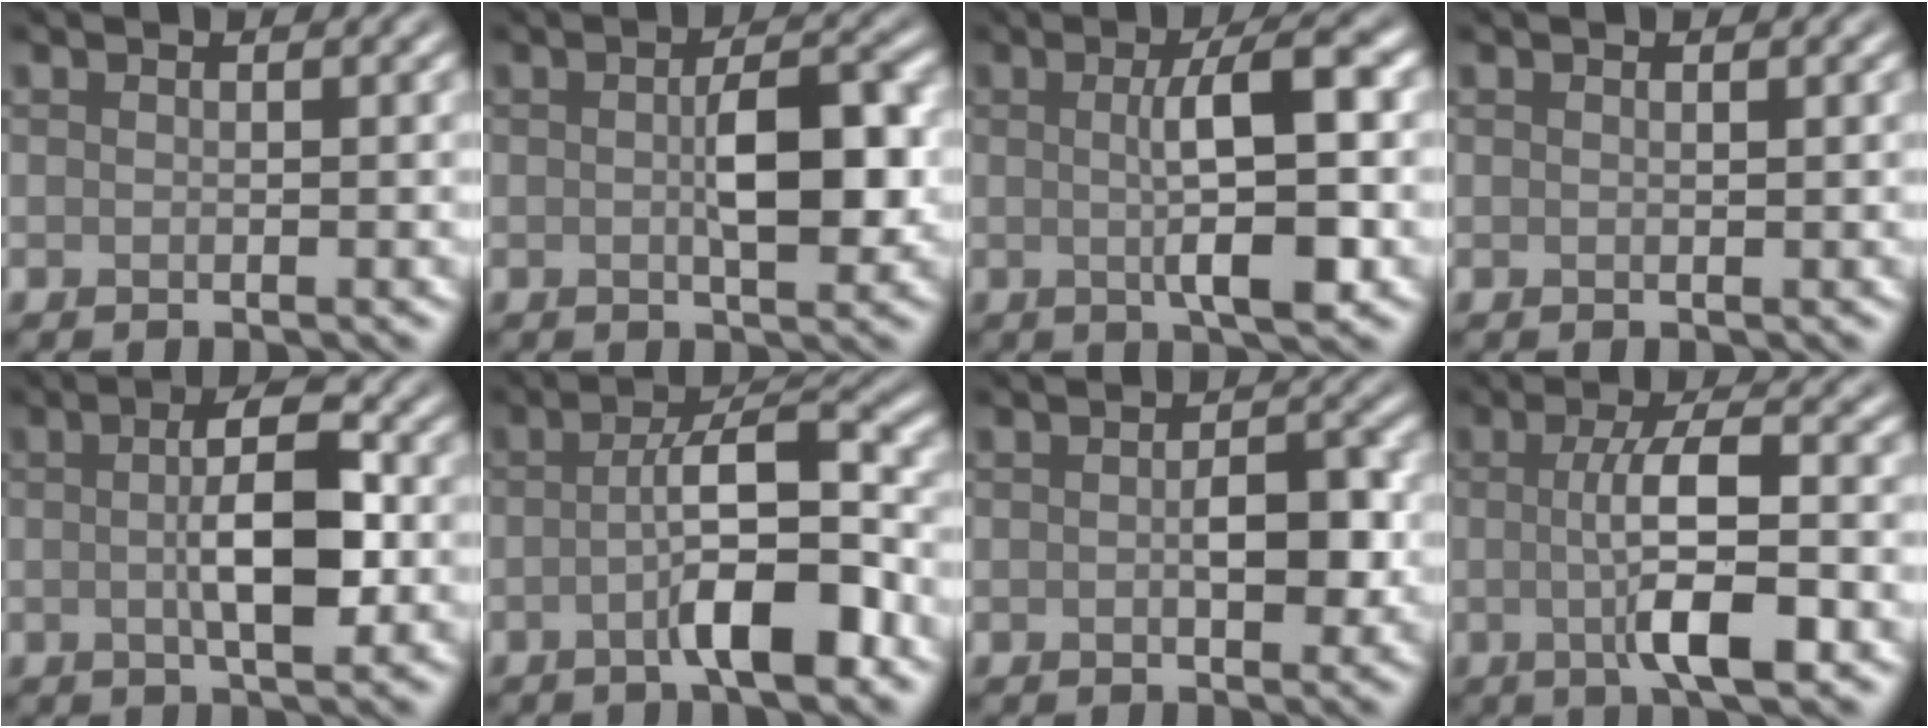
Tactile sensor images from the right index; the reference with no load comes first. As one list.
[{"total": 4.9, "force": [0.0, 2.0, 4.5], "torque": [-0.077, 0.002, 0.002]}, {"total": 6.4, "force": [0.0, 1.3, 6.3], "torque": [-0.095, 0.006, 0.000]}, {"total": 0.0}, {"total": 5.6, "force": [-0.1, 1.7, 5.3], "torque": [-0.096, 0.004, -0.005]}, {"total": 6.9, "force": [-2.4, 1.6, 6.2], "torque": [-0.096, 0.018, -0.044]}, {"total": 3.0, "force": [-0.2, 1.6, 2.5], "torque": [-0.038, 0.000, -0.005]}, {"total": 6.4, "force": [-0.8, 1.4, 6.2], "torque": [-0.105, 0.000, -0.015]}]